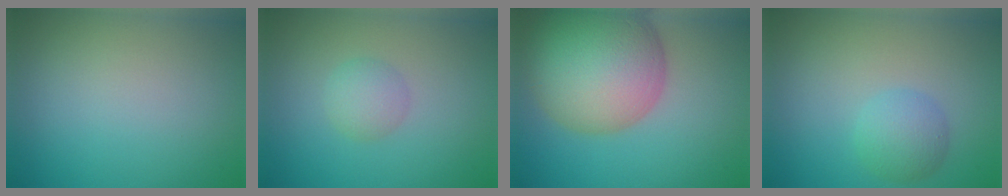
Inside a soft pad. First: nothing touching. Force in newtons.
{"total": 1.9, "press": 1.9, "slide": 0.0}
{"total": 12.8, "press": 12.7, "slide": 0.8}
{"total": 2.7, "press": 2.7, "slide": 0.1}